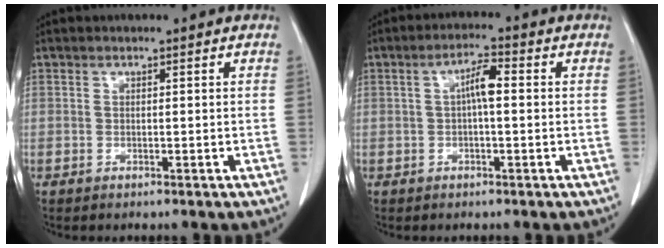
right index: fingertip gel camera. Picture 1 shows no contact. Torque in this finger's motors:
{"motor_torque": [0.75, -0.13, 0.39, 0.10]}